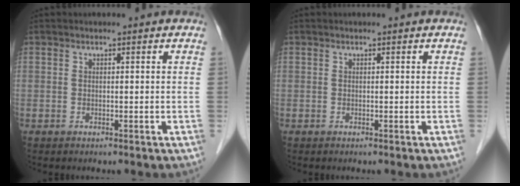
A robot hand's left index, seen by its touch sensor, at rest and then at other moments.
{"total": 0.0}